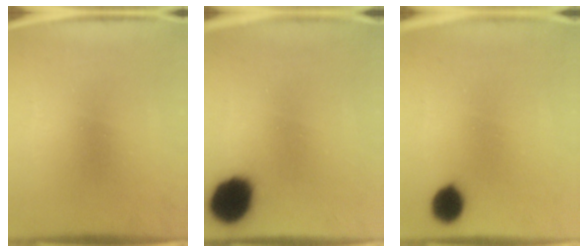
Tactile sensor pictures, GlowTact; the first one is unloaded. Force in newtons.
{"total": 14.8}
{"total": 6.7}